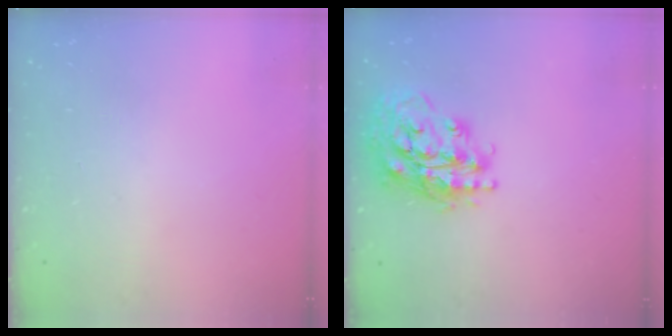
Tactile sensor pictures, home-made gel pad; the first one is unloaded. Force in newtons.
{"total": 21.2, "press": 21.1, "slide": 2.1}